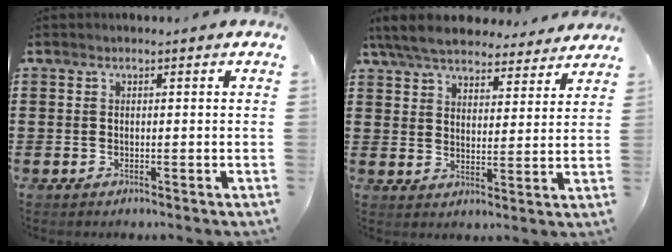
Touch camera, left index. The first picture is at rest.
{"total": 7.0, "force": [6.6, 1.3, 2.0], "torque": [-0.067, -0.026, 0.120]}